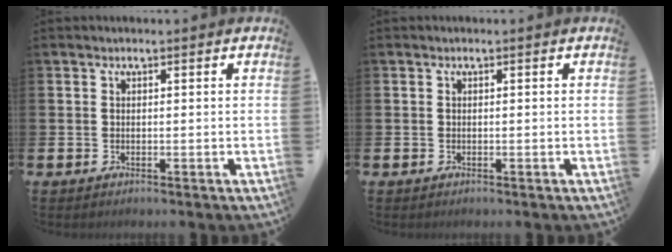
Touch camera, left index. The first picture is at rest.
{"total": 0.0}